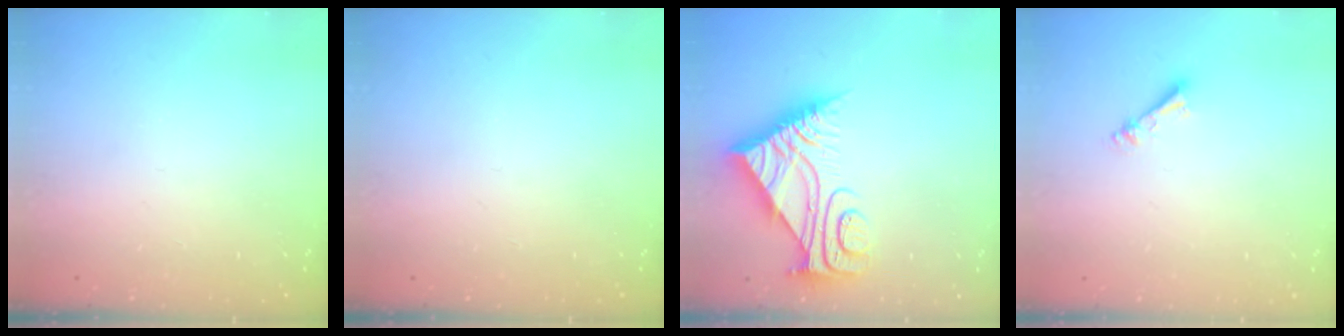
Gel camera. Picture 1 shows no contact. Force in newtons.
{"total": 0.0}
{"total": 10.2, "press": 10.2, "slide": 0.8}
{"total": 2.4, "press": 2.4, "slide": 0.4}